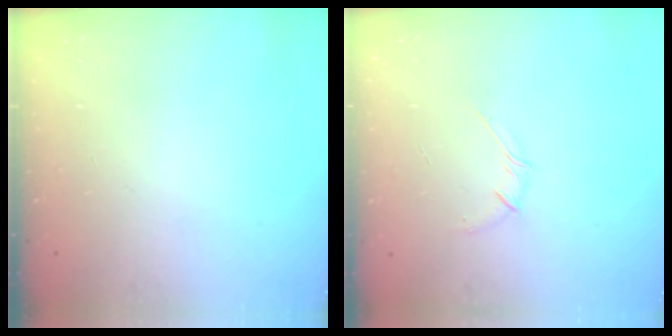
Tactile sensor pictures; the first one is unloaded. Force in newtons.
{"total": 4.0, "press": 3.8, "slide": 1.1}